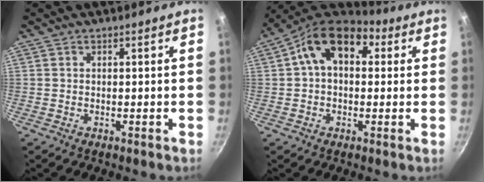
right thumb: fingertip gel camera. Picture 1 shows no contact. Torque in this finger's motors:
{"motor_torque": [1.09, 2.35, 1.42, -0.33, 0.14]}